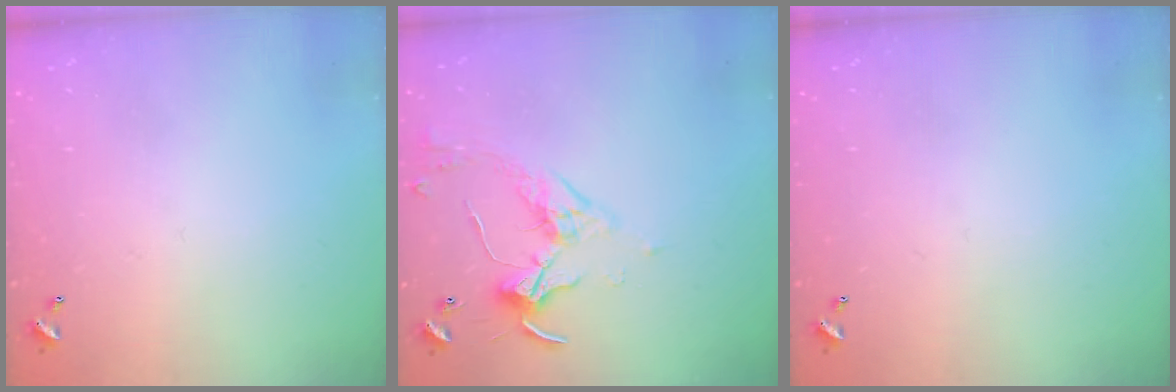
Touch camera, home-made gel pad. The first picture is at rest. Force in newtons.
{"total": 3.5, "press": 3.4, "slide": 0.7}
{"total": 0.0}